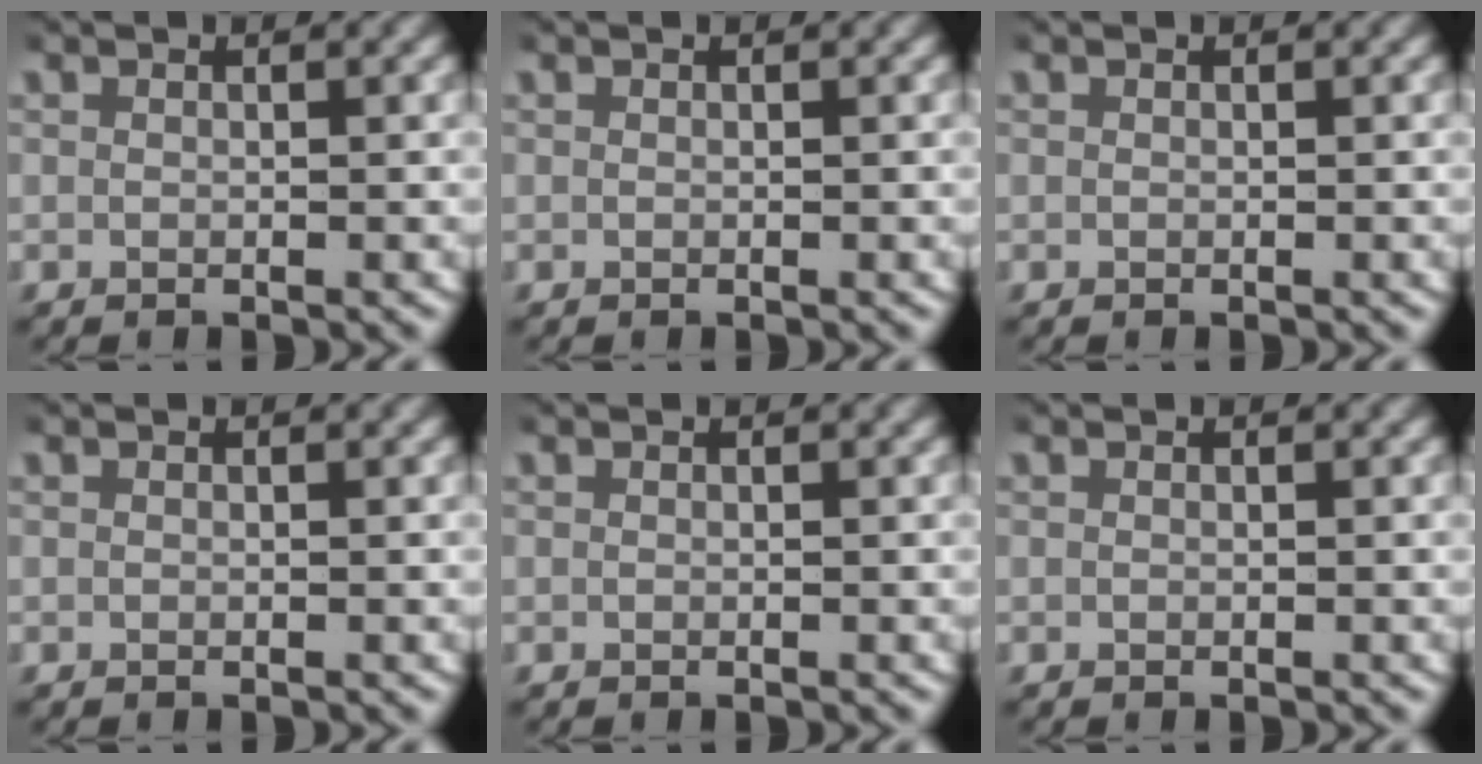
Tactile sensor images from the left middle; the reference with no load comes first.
{"total": 0.0}
{"total": 0.0}
{"total": 0.0}
{"total": 0.0}
{"total": 0.0}